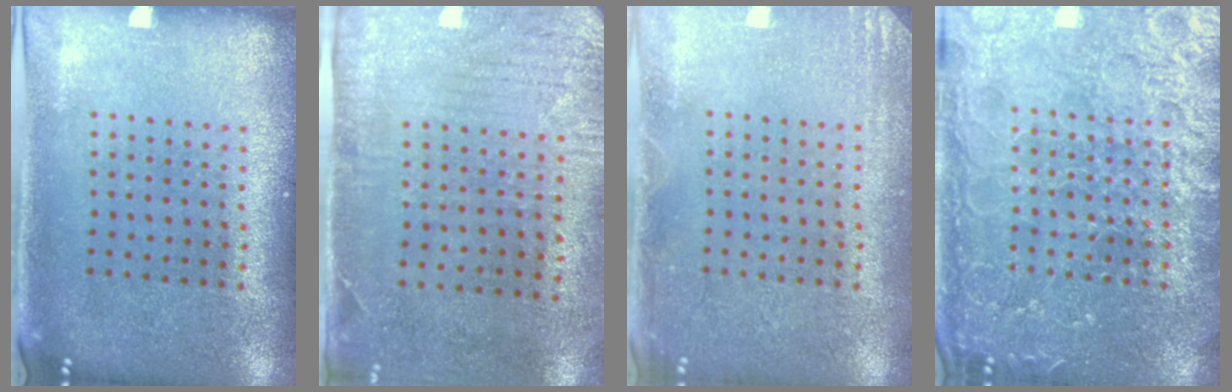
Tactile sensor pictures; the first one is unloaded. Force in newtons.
{"total": 3.0, "press": 2.4, "slide": 1.9}
{"total": 1.8, "press": 1.8, "slide": 0.2}
{"total": 6.6, "press": 6.6, "slide": 0.9}